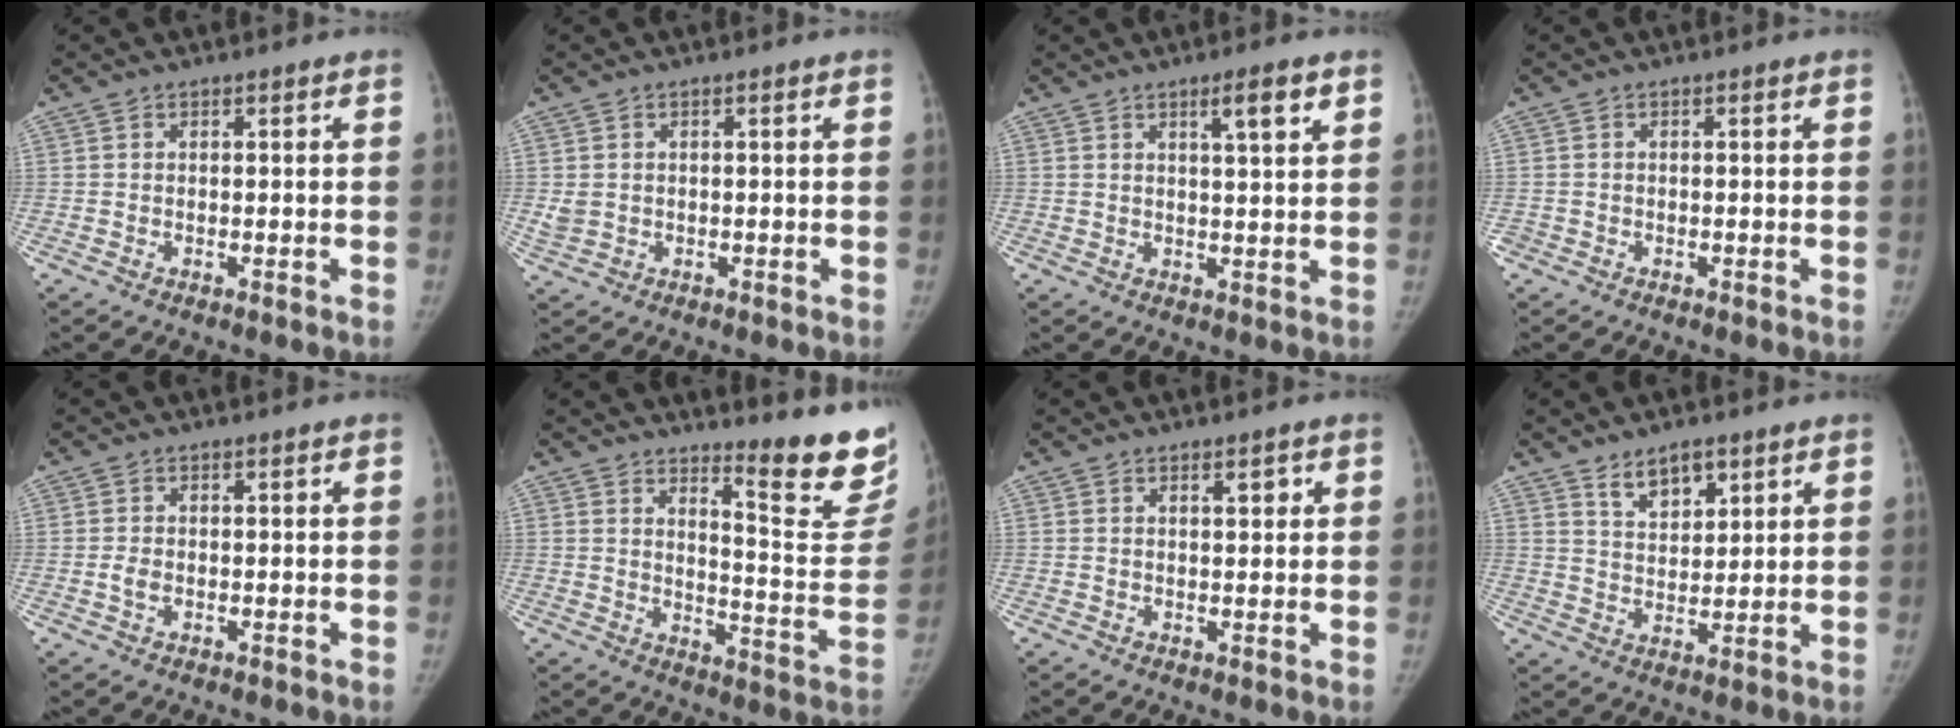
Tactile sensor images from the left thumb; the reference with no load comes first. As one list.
[{"total": 2.2, "force": [0.1, 1.9, 1.0], "torque": [-0.020, 0.001, 0.007]}, {"total": 5.0, "force": [2.8, 0.6, 4.1], "torque": [-0.059, -0.016, 0.043]}, {"total": 0.7, "force": [-0.4, 0.6, 0.0], "torque": [-0.001, 0.003, -0.011]}, {"total": 1.6, "force": [-0.2, 1.1, 1.2], "torque": [-0.021, 0.000, -0.005]}, {"total": 16.2, "force": [13.1, 3.0, 9.0], "torque": [-0.080, -0.142, 0.166]}, {"total": 1.9, "force": [1.0, 0.8, 1.4], "torque": [-0.010, -0.003, 0.014]}, {"total": 6.3, "force": [4.3, 3.0, 3.4], "torque": [-0.033, -0.033, 0.080]}]